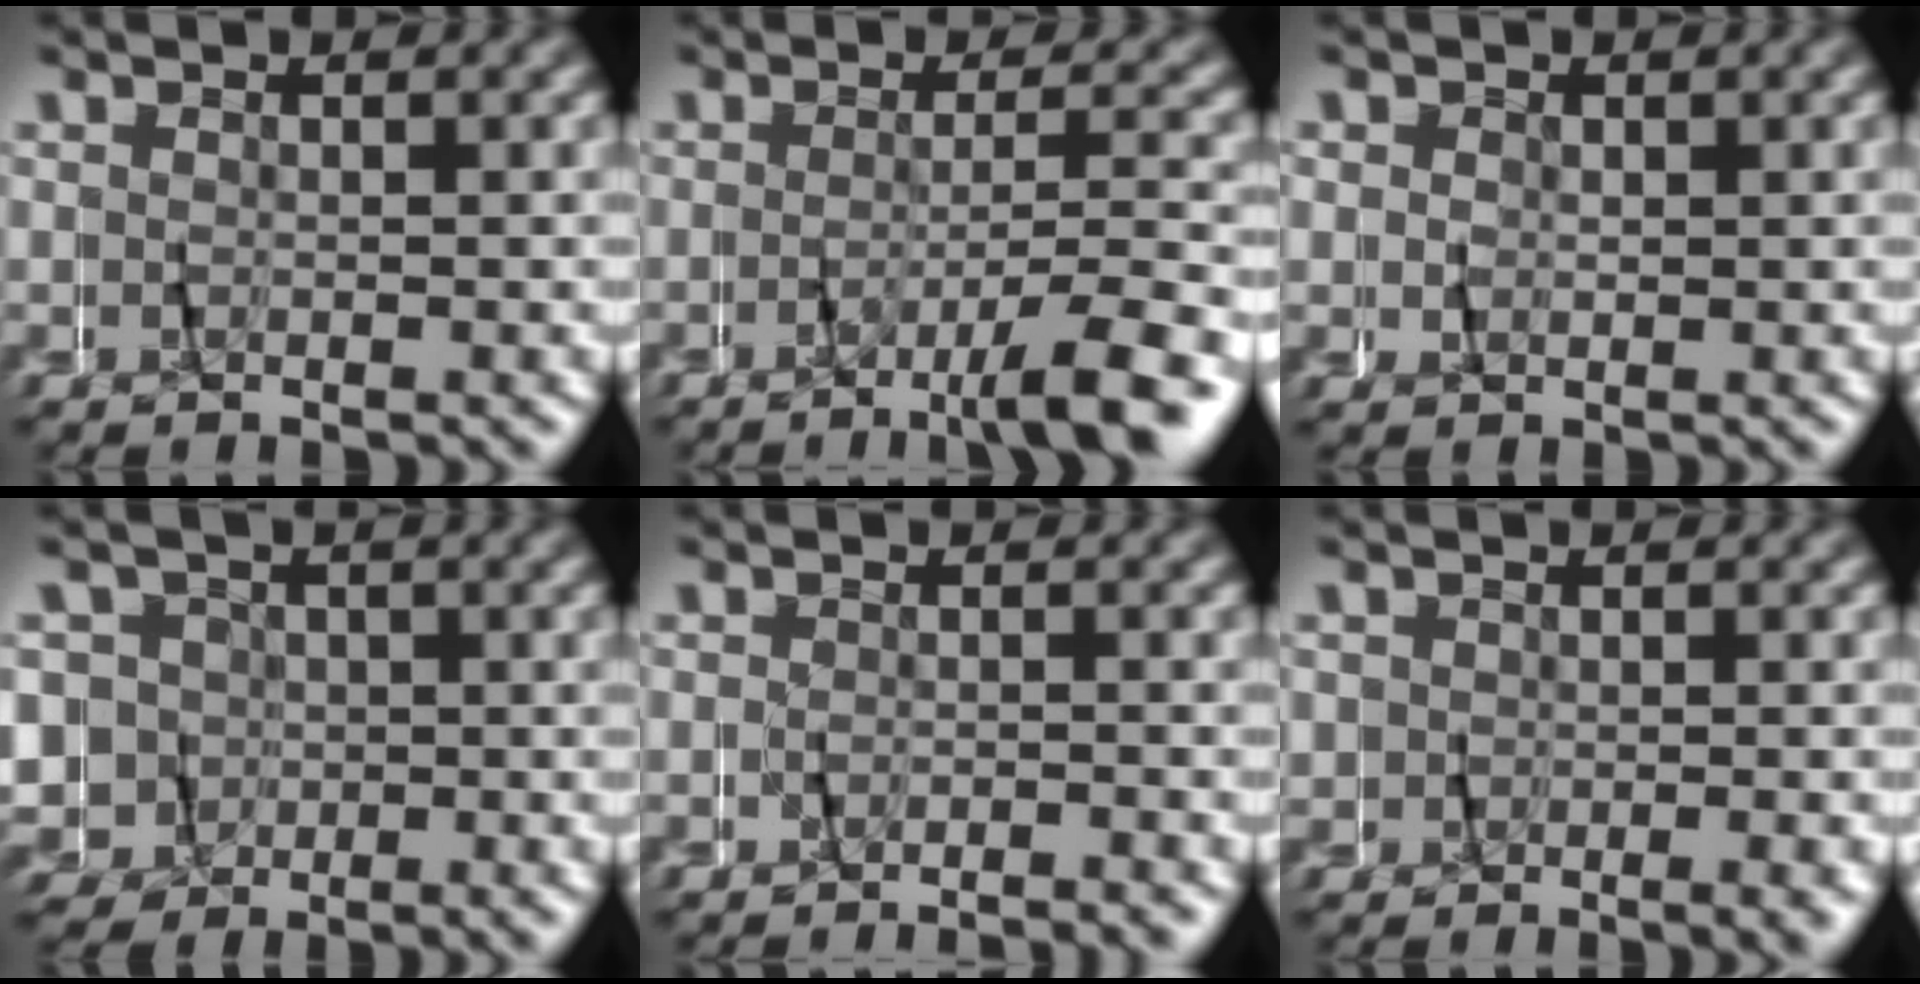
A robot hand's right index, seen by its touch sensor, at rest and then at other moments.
{"total": 5.3, "force": [-3.9, -0.4, 3.6], "torque": [-0.058, -0.003, -0.067]}
{"total": 1.1, "force": [0.6, 0.3, -0.8], "torque": [0.016, 0.001, 0.010]}
{"total": 10.1, "force": [-1.4, 9.6, 2.5], "torque": [-0.085, -0.036, -0.024]}
{"total": 2.1, "force": [-2.0, -0.4, -0.4], "torque": [0.010, 0.004, -0.039]}
{"total": 2.9, "force": [-0.1, 2.3, 1.7], "torque": [-0.035, 0.005, -0.006]}